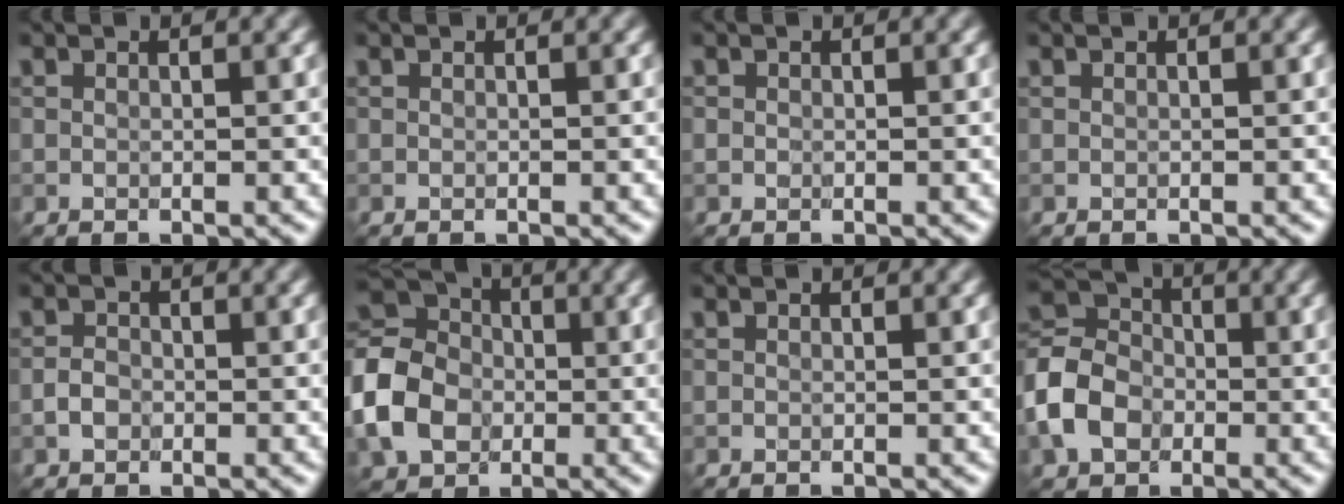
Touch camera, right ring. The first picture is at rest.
{"total": 0.0}
{"total": 0.5, "force": [-0.1, 0.5, 0.2], "torque": [-0.001, -0.004, -0.002]}
{"total": 0.0}
{"total": 1.5, "force": [-0.6, 1.1, 0.8], "torque": [-0.014, 0.002, -0.014]}
{"total": 8.5, "force": [-2.0, 6.8, 4.7], "torque": [-0.119, 0.009, -0.061]}
{"total": 0.0}
{"total": 6.7, "force": [-2.2, 5.2, 3.7], "torque": [-0.079, 0.012, -0.065]}